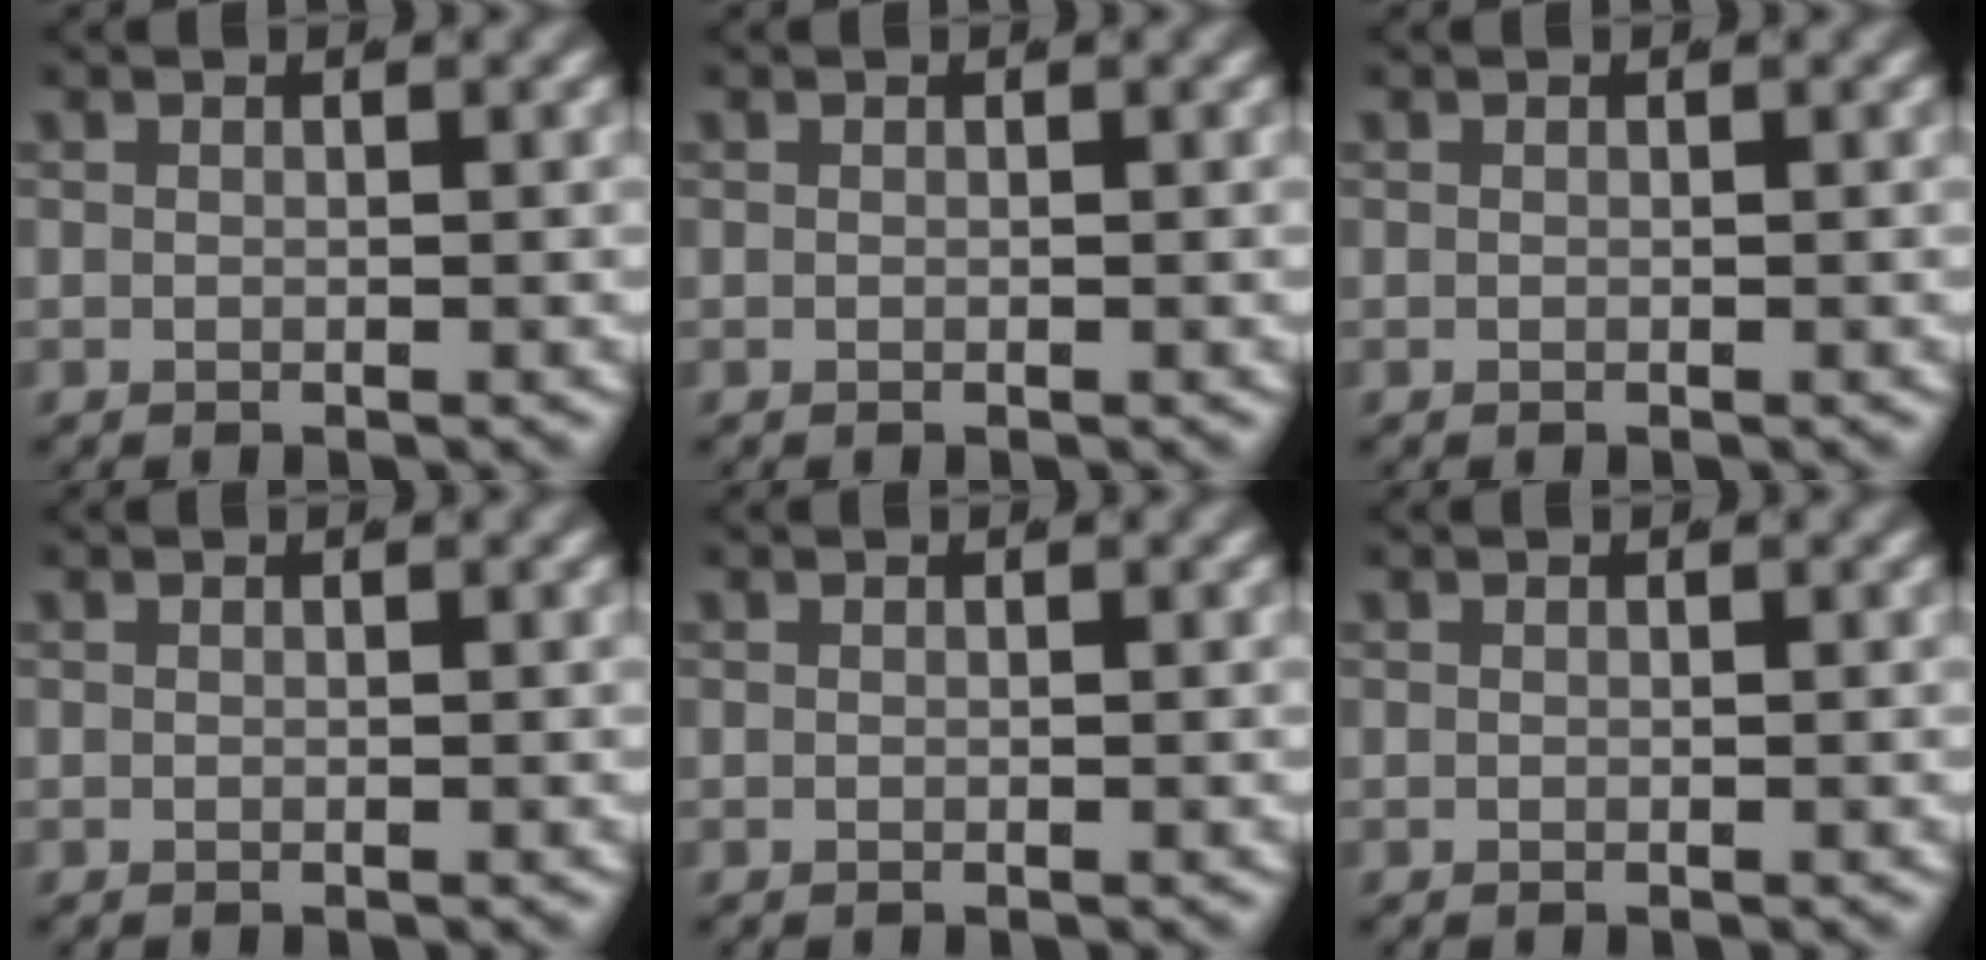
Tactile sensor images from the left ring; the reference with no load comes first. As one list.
[{"total": 0.0}, {"total": 0.0}, {"total": 0.0}, {"total": 0.0}, {"total": 0.0}]